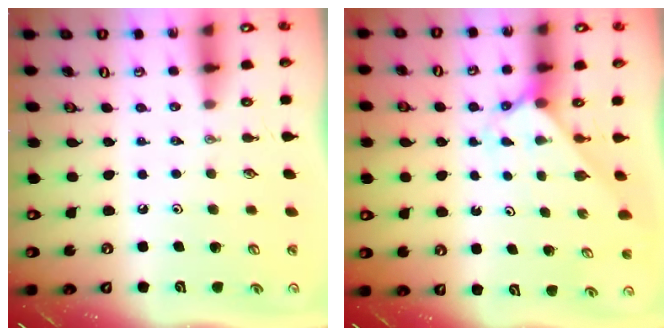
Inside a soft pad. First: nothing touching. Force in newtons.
{"total": 2.4, "press": 2.4, "slide": 0.2}